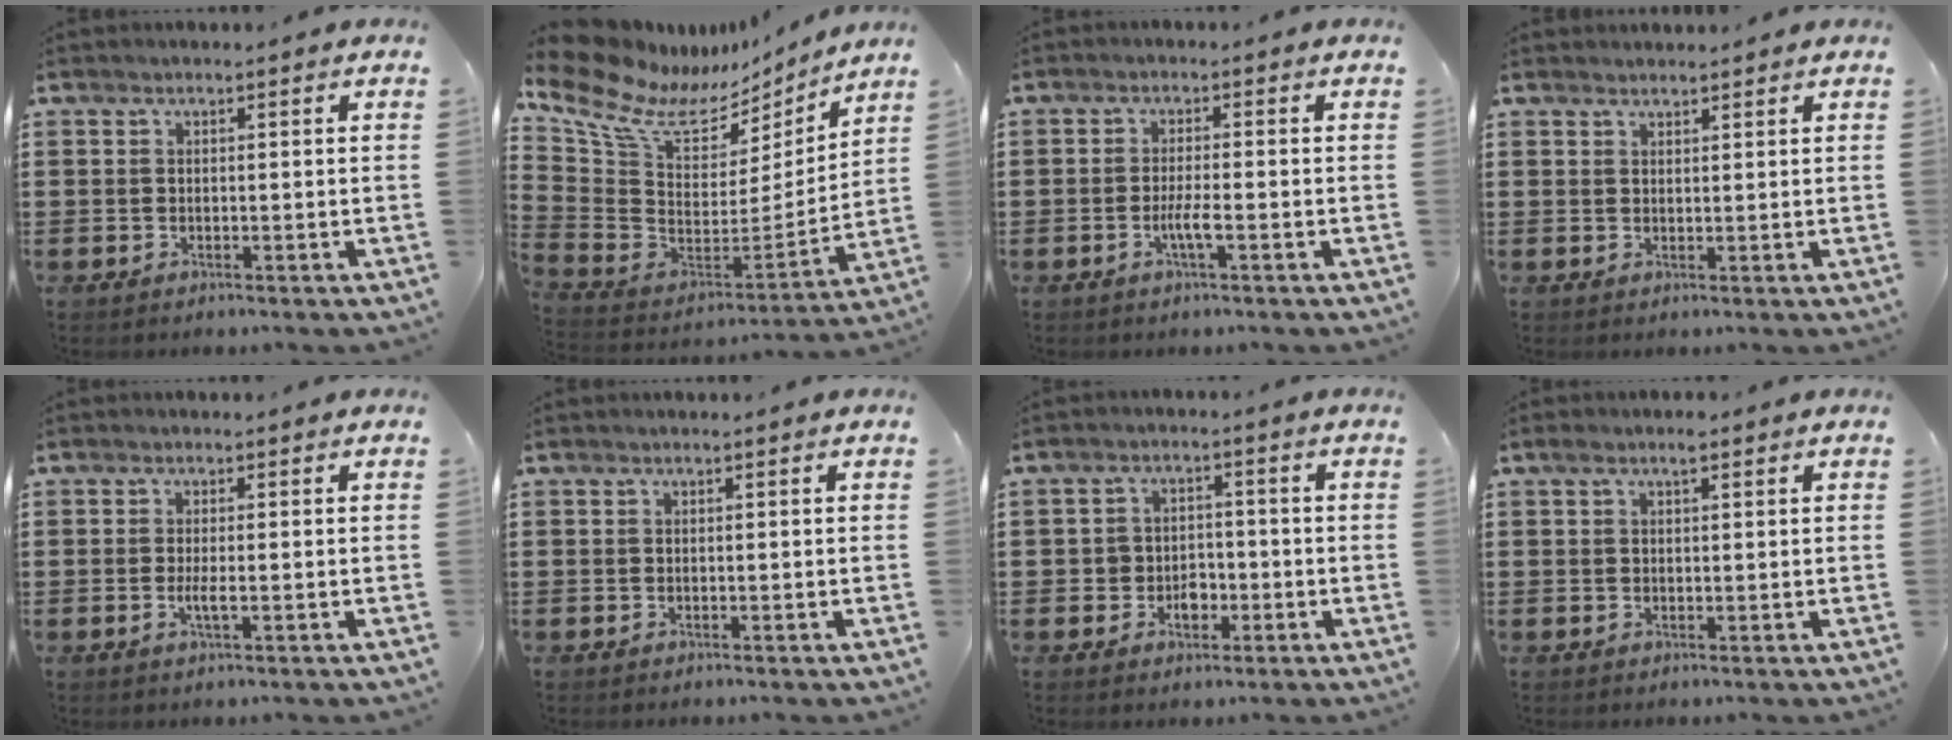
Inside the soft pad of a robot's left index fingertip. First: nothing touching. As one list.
[{"total": 11.9, "force": [7.5, 6.3, 6.6], "torque": [-0.178, -0.047, 0.128]}, {"total": 3.0, "force": [-1.1, 0.3, 2.8], "torque": [-0.056, -0.004, -0.022]}, {"total": 1.4, "force": [1.4, 0.2, 0.0], "torque": [-0.003, 0.001, 0.027]}, {"total": 2.1, "force": [-0.4, 0.3, 2.0], "torque": [-0.043, -0.005, -0.009]}, {"total": 0.0}, {"total": 3.3, "force": [-1.2, 2.7, 1.4], "torque": [-0.034, 0.005, -0.028]}, {"total": 1.8, "force": [1.0, 0.7, 1.3], "torque": [-0.027, 0.007, 0.017]}]